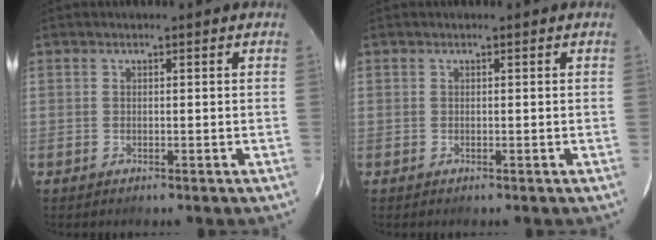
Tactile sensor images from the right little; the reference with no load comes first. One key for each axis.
{"total": 0.0}